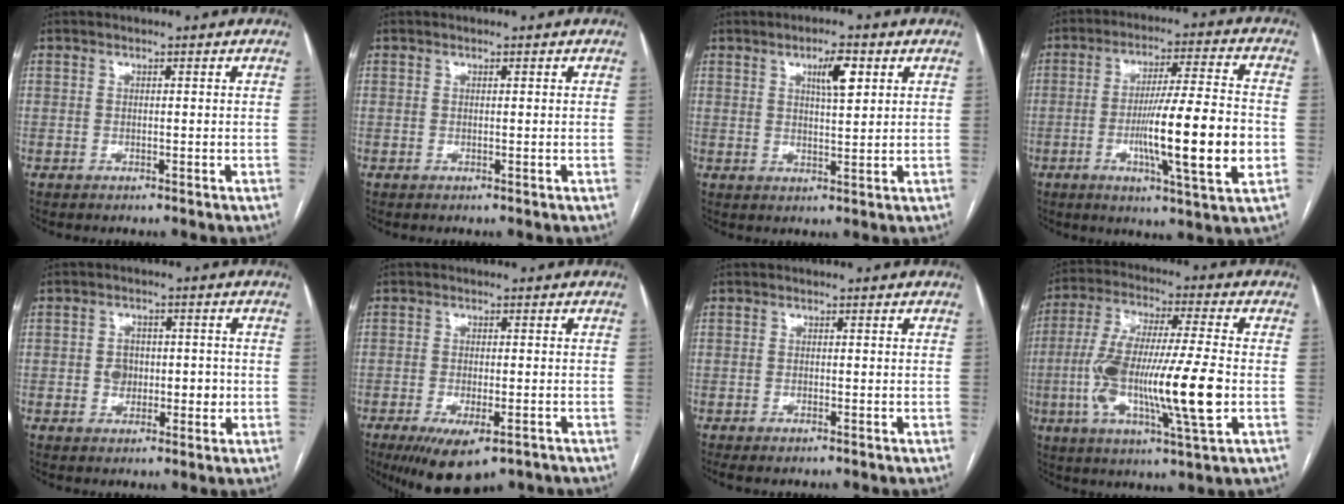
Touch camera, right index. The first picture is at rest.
{"total": 0.0}
{"total": 5.0, "force": [2.2, 1.1, 4.3], "torque": [-0.073, 0.003, 0.038]}
{"total": 15.4, "force": [-3.1, 0.5, 15.1], "torque": [-0.245, -0.007, -0.050]}
{"total": 4.6, "force": [-0.3, 3.4, 3.1], "torque": [-0.035, 0.016, 0.002]}
{"total": 9.5, "force": [-6.1, 3.2, 6.5], "torque": [-0.101, -0.017, -0.091]}
{"total": 1.2, "force": [-0.8, 0.2, 0.9], "torque": [-0.015, -0.002, -0.010]}
{"total": 18.4, "force": [-3.1, 1.7, 18.1], "torque": [-0.347, -0.008, -0.055]}